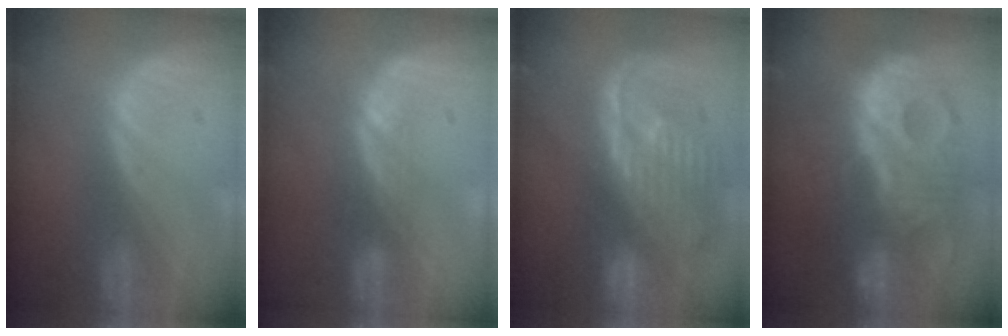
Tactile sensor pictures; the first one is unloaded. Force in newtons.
{"total": 2.9, "press": 2.4, "slide": 1.7}
{"total": 12.5, "press": 10.7, "slide": 6.5}
{"total": 13.1, "press": 13.1, "slide": 1.1}